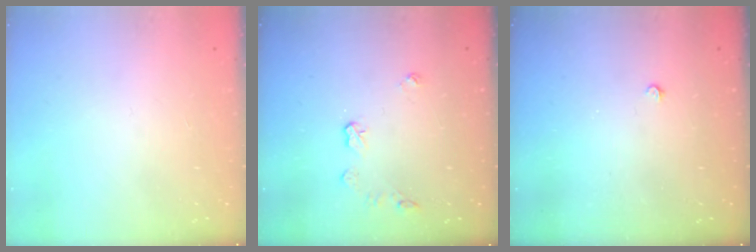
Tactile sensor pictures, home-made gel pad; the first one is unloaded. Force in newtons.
{"total": 5.1, "press": 5.0, "slide": 0.6}
{"total": 2.3, "press": 2.3, "slide": 0.4}